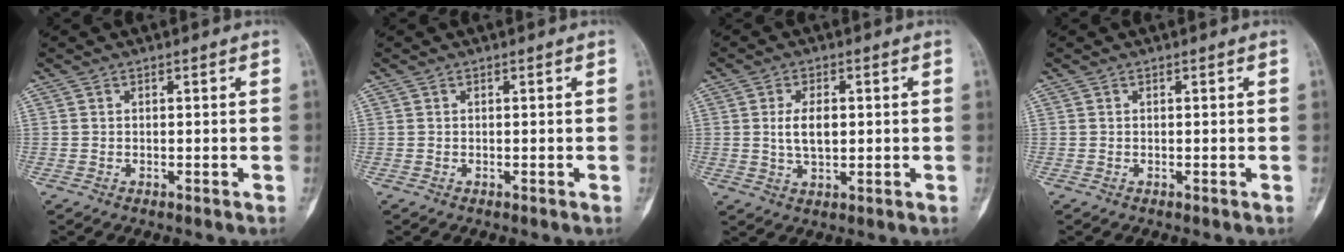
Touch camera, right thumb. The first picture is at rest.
{"total": 0.0}
{"total": 5.3, "force": [0.5, 2.8, 4.5], "torque": [-0.077, -0.003, 0.010]}
{"total": 0.0}